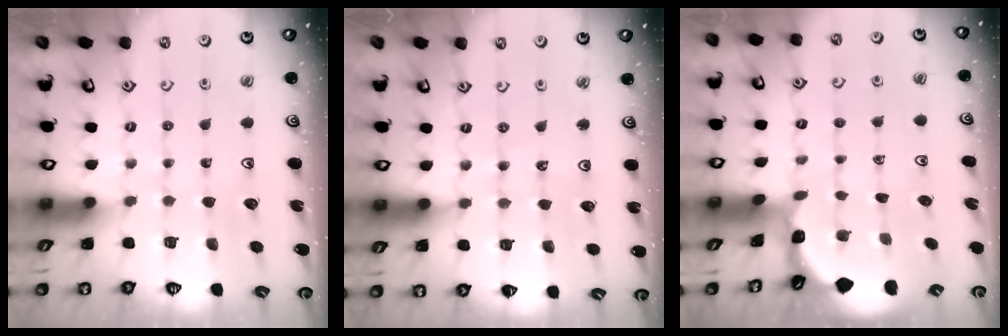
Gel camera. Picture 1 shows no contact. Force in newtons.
{"total": 3.5, "press": 3.2, "slide": 1.4}
{"total": 1.1, "press": 1.1, "slide": 0.2}